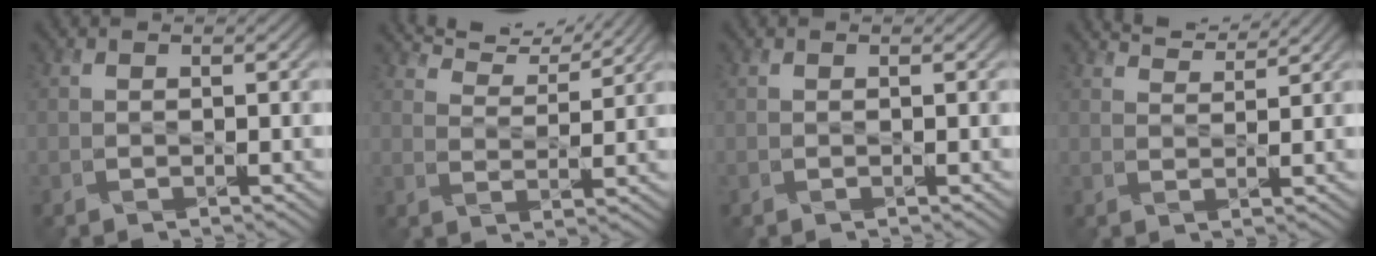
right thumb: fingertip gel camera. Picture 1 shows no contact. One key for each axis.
{"total": 6.5, "fx": 6.2, "fy": 0.8, "fz": 1.5, "tx": -0.050, "ty": 0.011, "tz": 0.110}
{"total": 0.0}
{"total": 3.3, "fx": 3.3, "fy": 0.3, "fz": 0.4, "tx": -0.012, "ty": 0.006, "tz": 0.059}